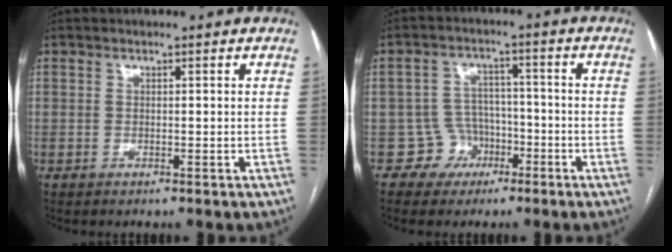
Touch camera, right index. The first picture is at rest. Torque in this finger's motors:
{"motor_torque": [-0.06, 0.10, -0.47, -0.21]}